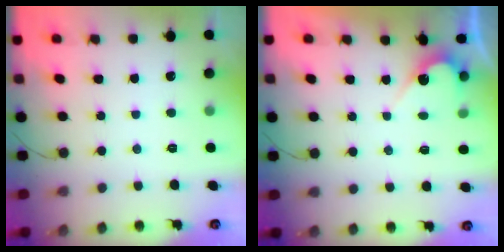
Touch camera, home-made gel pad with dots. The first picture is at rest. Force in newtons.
{"total": 4.2, "press": 4.2, "slide": 0.3}